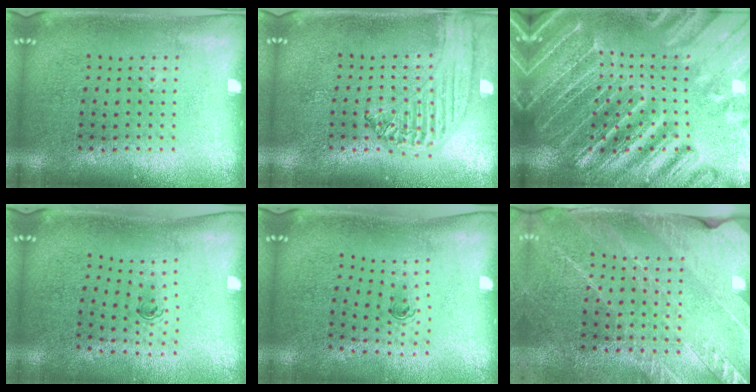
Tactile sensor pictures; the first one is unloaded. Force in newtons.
{"total": 1.2, "press": 1.2, "slide": 0.2}
{"total": 4.8, "press": 4.3, "slide": 2.1}
{"total": 0.6, "press": 0.3, "slide": 0.5}
{"total": 0.6, "press": 0.3, "slide": 0.5}
{"total": 2.6, "press": 2.6, "slide": 0.0}